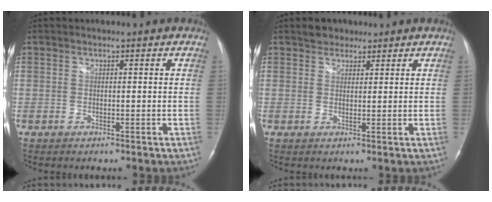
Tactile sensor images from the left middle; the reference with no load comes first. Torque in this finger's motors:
{"motor_torque": [0.18, -0.09, -0.03, 0.01]}